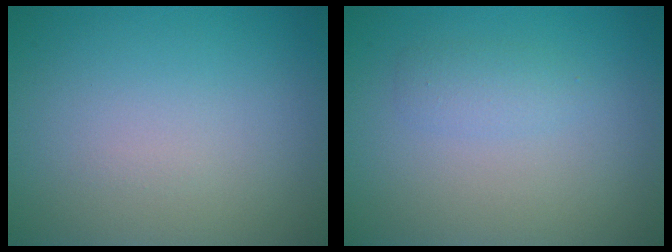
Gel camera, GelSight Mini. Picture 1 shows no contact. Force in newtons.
{"total": 1.5, "press": 1.4, "slide": 0.1}